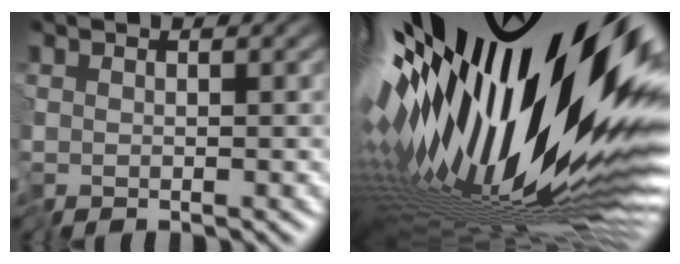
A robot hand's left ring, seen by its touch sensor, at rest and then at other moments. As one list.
[{"total": 20.9, "force": [3.0, 6.0, 19.8], "torque": [-0.319, -0.012, 0.034]}]